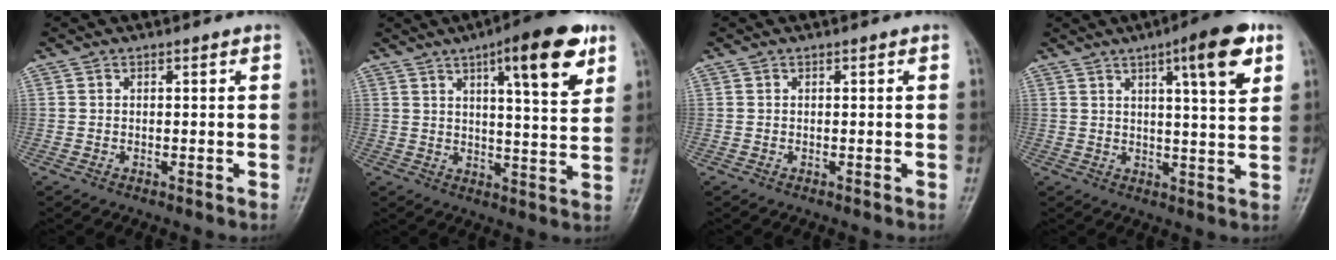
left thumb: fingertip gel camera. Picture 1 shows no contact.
{"total": 14.1, "force": [7.2, 3.5, 11.6], "torque": [-0.146, -0.029, 0.099]}
{"total": 0.0}
{"total": 10.8, "force": [5.2, 2.2, 9.2], "torque": [-0.121, -0.021, 0.070]}